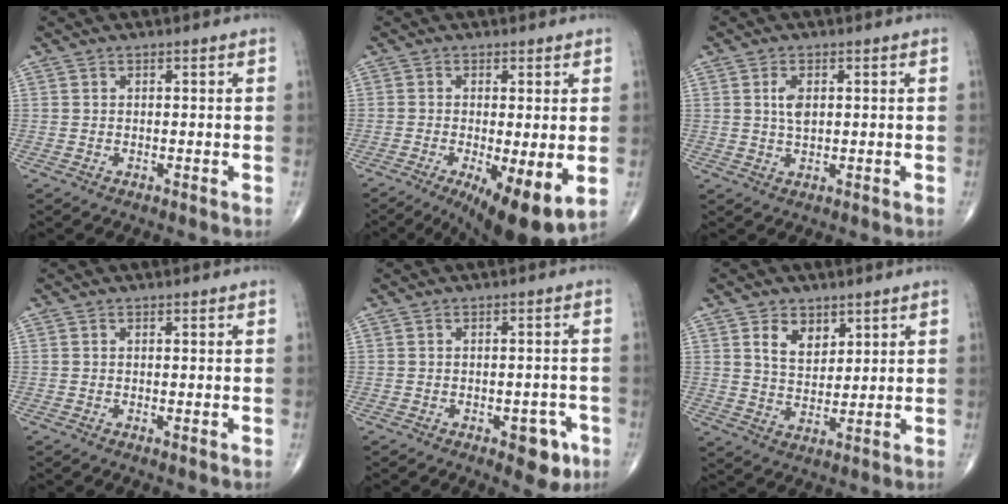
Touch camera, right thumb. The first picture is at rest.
{"total": 11.6, "force": [-3.3, 3.2, 10.6], "torque": [-0.166, -0.023, -0.045]}
{"total": 3.3, "force": [0.8, 1.8, 2.7], "torque": [-0.048, -0.004, 0.017]}
{"total": 0.6, "force": [-0.1, 0.1, 0.5], "torque": [-0.012, -0.005, -0.003]}
{"total": 5.6, "force": [-2.7, 2.8, 4.1], "torque": [-0.026, 0.011, -0.029]}
{"total": 6.4, "force": [3.3, 4.1, 3.6], "torque": [-0.040, -0.025, 0.063]}